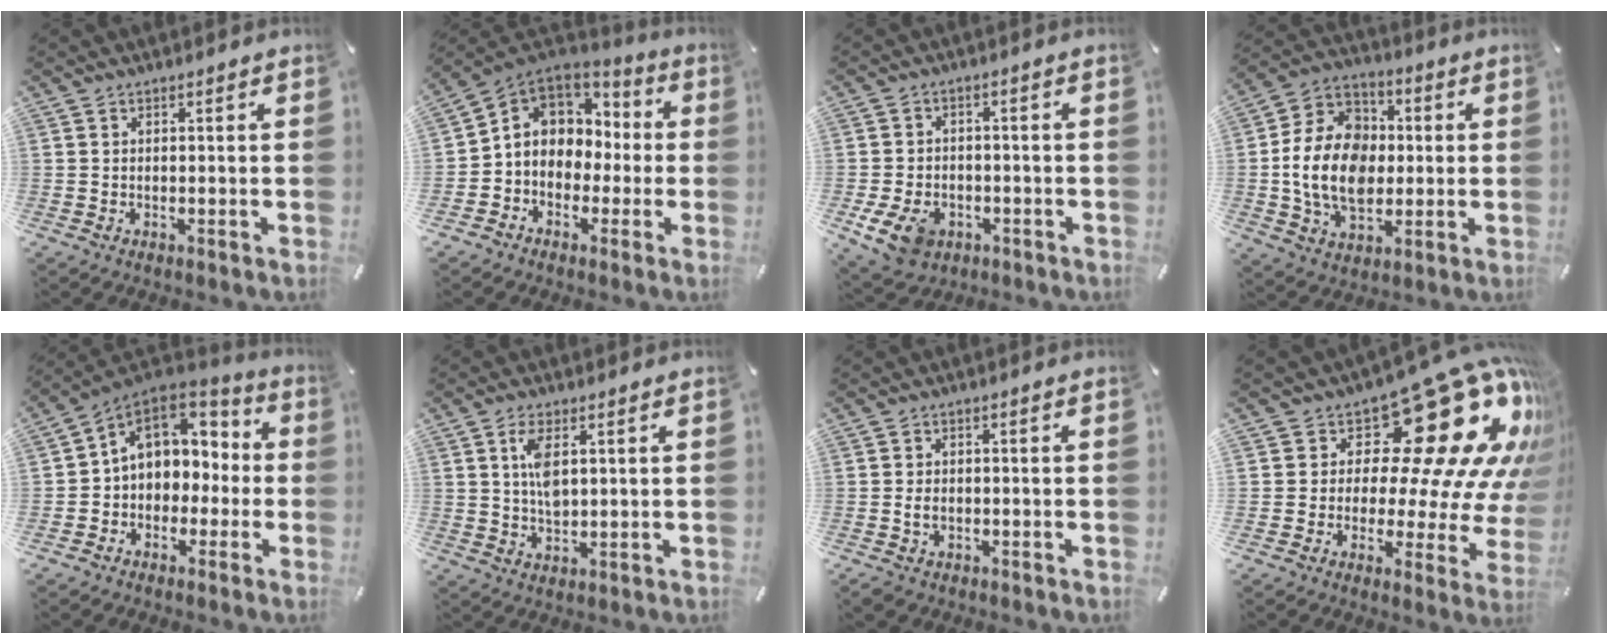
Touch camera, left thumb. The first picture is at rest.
{"total": 8.5, "force": [-0.1, 8.1, 2.6], "torque": [-0.072, 0.010, 0.005]}
{"total": 8.3, "force": [-3.3, 6.2, 4.4], "torque": [-0.092, 0.014, -0.059]}
{"total": 16.5, "force": [-1.3, 12.7, 10.5], "torque": [-0.237, 0.011, -0.025]}
{"total": 9.2, "force": [1.2, 8.4, 3.6], "torque": [-0.080, 0.003, 0.029]}
{"total": 5.7, "force": [1.6, 2.6, 4.8], "torque": [-0.102, 0.000, 0.023]}
{"total": 2.5, "force": [-0.8, 1.8, 1.5], "torque": [-0.035, 0.002, -0.018]}
{"total": 23.1, "force": [11.9, 10.5, 16.9], "torque": [-0.198, -0.119, 0.204]}